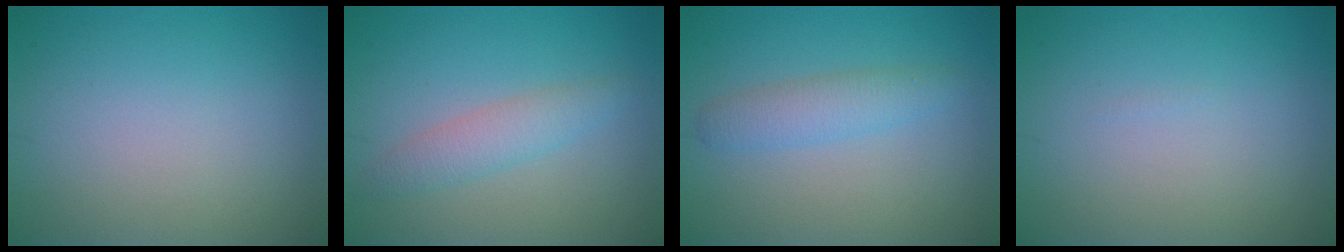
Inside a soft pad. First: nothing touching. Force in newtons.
{"total": 2.4, "press": 2.4, "slide": 0.0}
{"total": 2.4, "press": 2.4, "slide": 0.1}
{"total": 0.0}